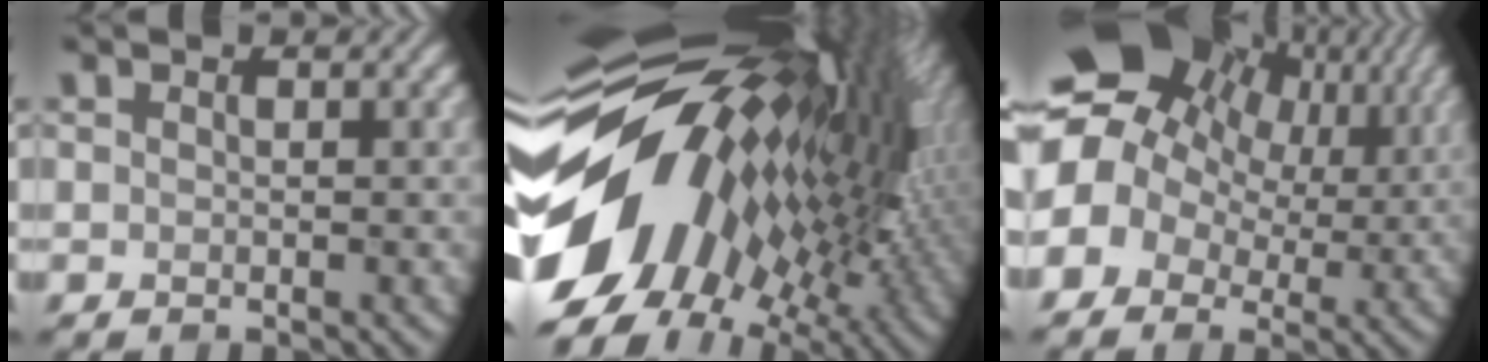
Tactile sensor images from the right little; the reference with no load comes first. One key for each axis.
{"total": 18.4, "fx": -0.5, "fy": 11.1, "fz": 14.6, "tx": -0.260, "ty": -0.002, "tz": -0.028}
{"total": 17.9, "fx": 5.5, "fy": 13.9, "fz": 9.9, "tx": -0.199, "ty": 0.032, "tz": 0.078}